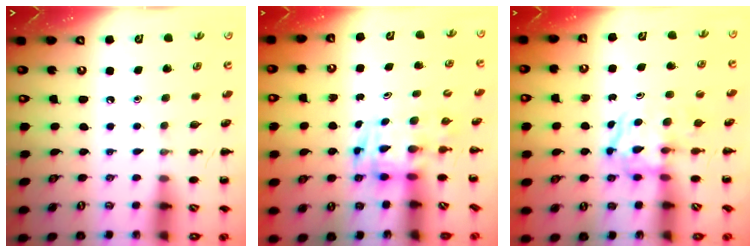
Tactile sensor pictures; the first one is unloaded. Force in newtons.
{"total": 3.6, "press": 3.5, "slide": 0.6}
{"total": 3.8, "press": 3.8, "slide": 0.4}